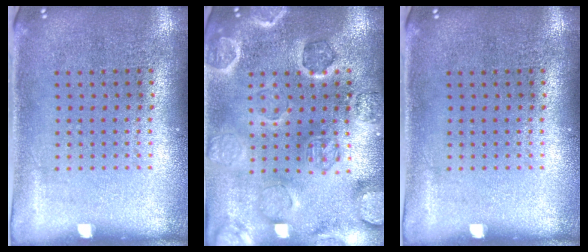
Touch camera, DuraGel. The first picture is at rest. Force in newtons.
{"total": 2.4, "press": 2.4, "slide": 0.2}
{"total": 0.0}